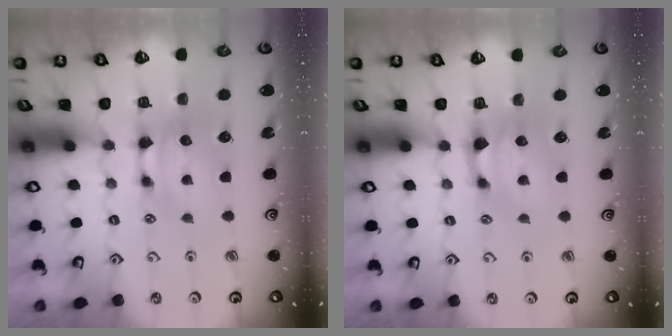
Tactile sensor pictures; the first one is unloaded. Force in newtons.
{"total": 1.0, "press": 0.5, "slide": 0.8}